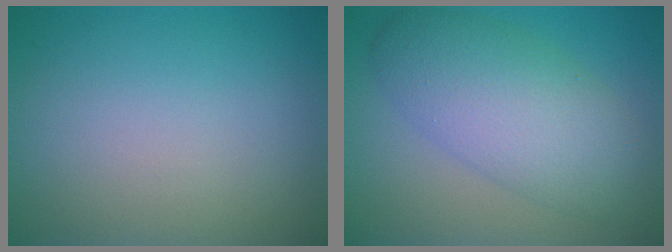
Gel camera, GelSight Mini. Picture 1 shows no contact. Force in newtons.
{"total": 7.0, "press": 7.0, "slide": 0.3}